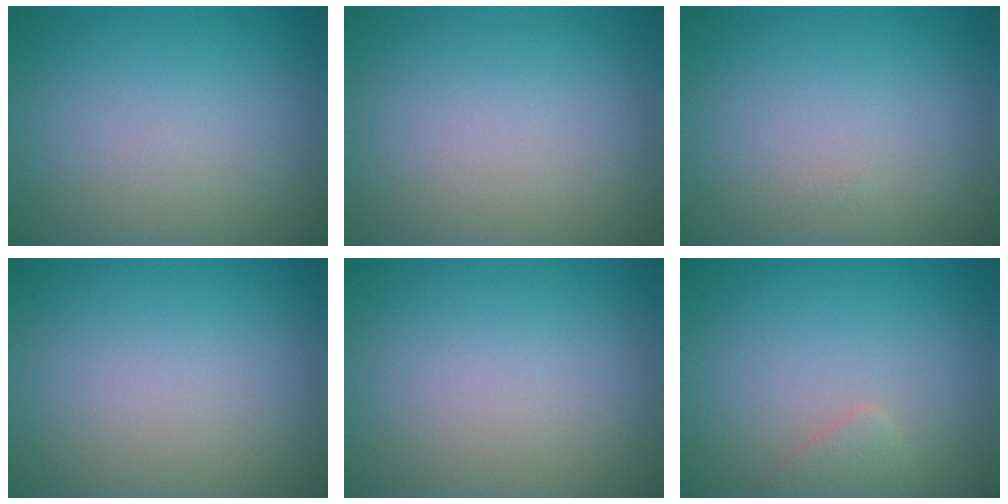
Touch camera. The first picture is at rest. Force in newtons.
{"total": 0.0}
{"total": 0.0}
{"total": 0.0}
{"total": 0.0}
{"total": 1.3, "press": 1.3, "slide": 0.1}